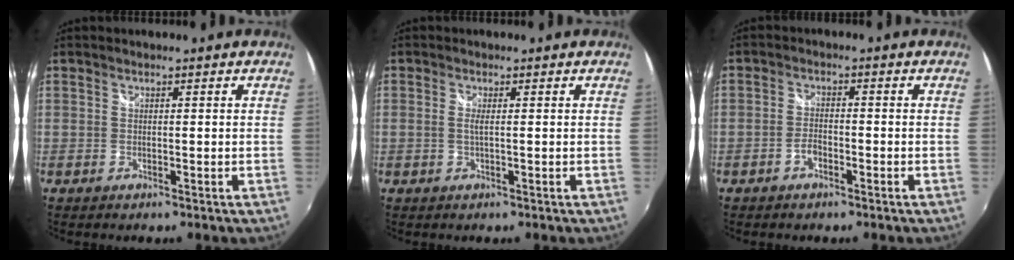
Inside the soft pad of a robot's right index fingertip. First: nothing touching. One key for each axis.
{"total": 1.3, "fx": -0.1, "fy": -0.1, "fz": 1.3, "tx": -0.025, "ty": 0.000, "tz": -0.003}
{"total": 2.6, "fx": -1.6, "fy": 1.2, "fz": 1.7, "tx": -0.042, "ty": 0.004, "tz": -0.033}